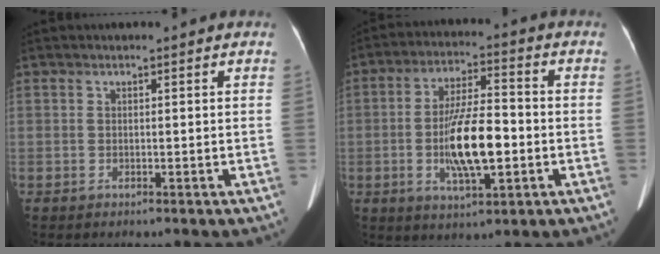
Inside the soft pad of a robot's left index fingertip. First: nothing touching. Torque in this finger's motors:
{"motor_torque": [1.52, 0.18, 0.90, 0.21]}